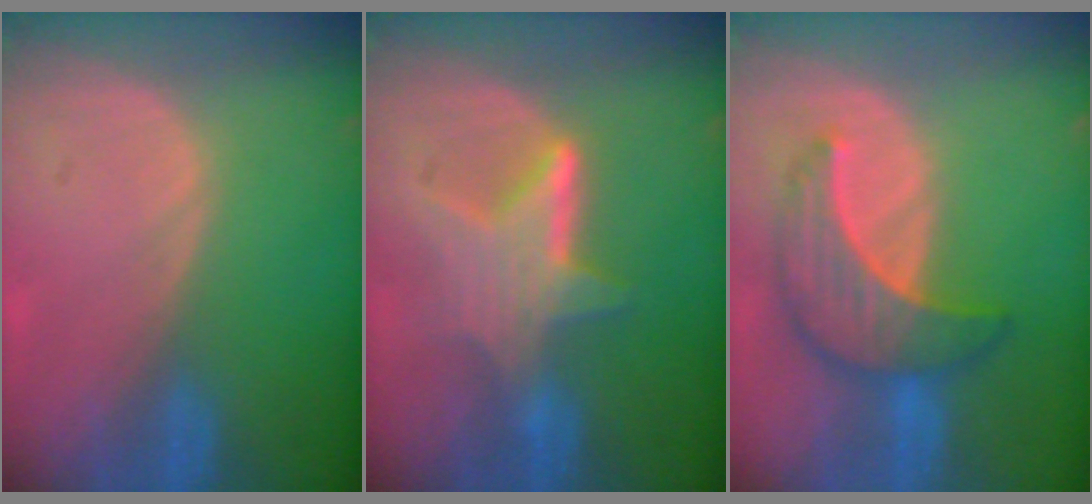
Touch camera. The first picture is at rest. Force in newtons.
{"total": 6.2, "press": 6.1, "slide": 0.9}
{"total": 7.7, "press": 7.7, "slide": 0.4}